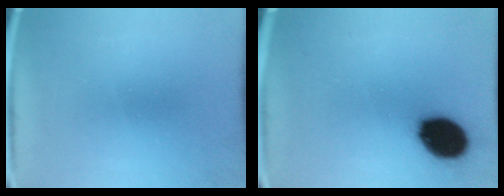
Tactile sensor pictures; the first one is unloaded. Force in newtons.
{"total": 14.1}